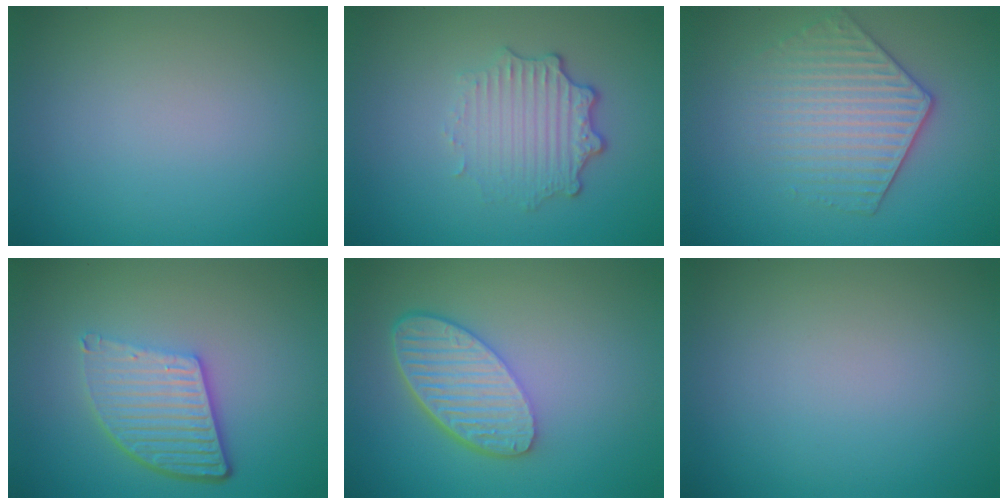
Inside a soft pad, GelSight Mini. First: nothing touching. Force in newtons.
{"total": 3.6, "press": 2.8, "slide": 2.2}
{"total": 4.3, "press": 3.7, "slide": 2.2}
{"total": 5.6, "press": 4.0, "slide": 4.0}
{"total": 5.9, "press": 4.6, "slide": 3.8}
{"total": 0.0}